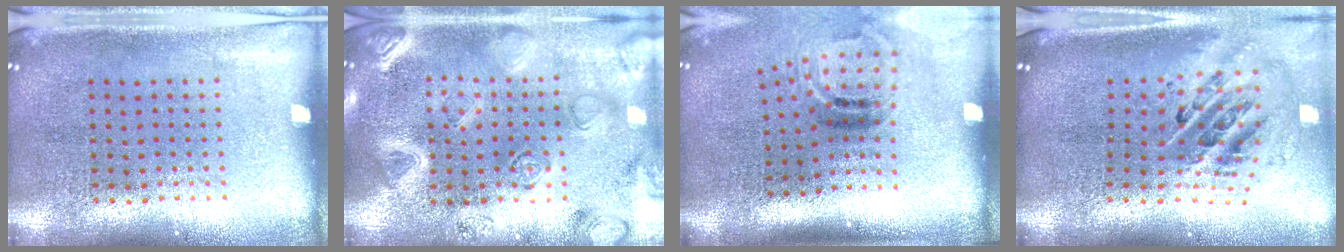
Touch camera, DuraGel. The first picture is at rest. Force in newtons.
{"total": 3.0, "press": 2.9, "slide": 0.8}
{"total": 2.1, "press": 1.3, "slide": 1.7}
{"total": 2.1, "press": 1.6, "slide": 1.4}